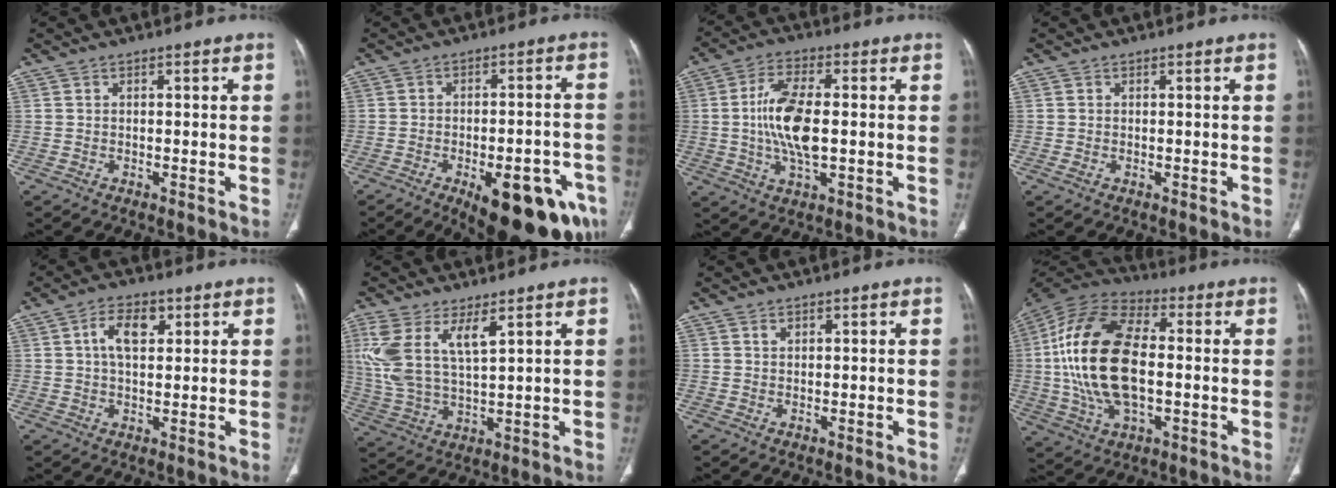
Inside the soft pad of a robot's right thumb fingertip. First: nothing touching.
{"total": 20.6, "force": [-9.8, 7.9, 16.3], "torque": [-0.148, 0.039, -0.119]}
{"total": 11.8, "force": [-0.1, 5.0, 10.6], "torque": [-0.214, 0.002, -0.003]}
{"total": 0.7, "force": [-0.2, 0.4, 0.5], "torque": [-0.014, 0.004, -0.002]}
{"total": 6.4, "force": [2.2, 3.6, 4.8], "torque": [-0.073, 0.002, 0.036]}
{"total": 11.5, "force": [5.4, 4.3, 9.2], "torque": [-0.209, -0.018, 0.119]}
{"total": 0.8, "force": [0.5, 0.5, 0.3], "torque": [-0.001, -0.002, 0.009]}
{"total": 23.0, "force": [-0.1, 12.3, 19.4], "torque": [-0.391, 0.013, -0.003]}